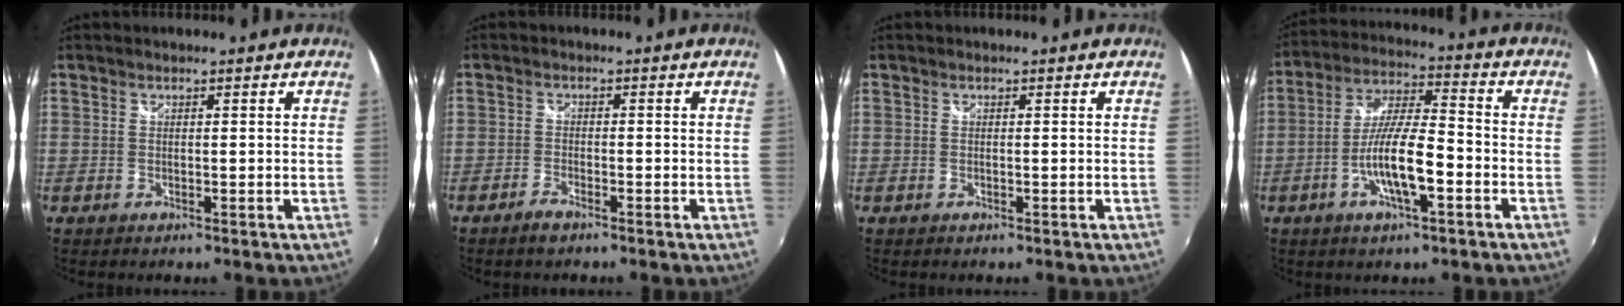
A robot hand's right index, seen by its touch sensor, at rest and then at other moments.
{"total": 2.3, "force": [-1.9, 0.8, 1.1], "torque": [-0.033, -0.002, -0.040]}
{"total": 0.0}
{"total": 11.0, "force": [-4.1, 2.3, 10.0], "torque": [-0.200, 0.000, -0.074]}